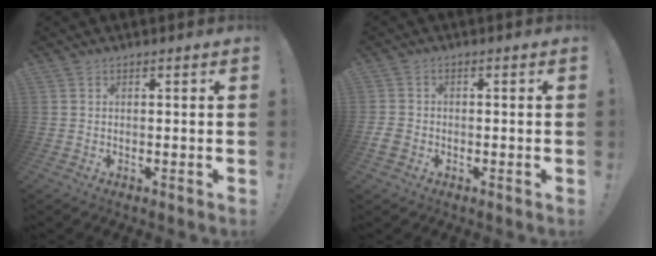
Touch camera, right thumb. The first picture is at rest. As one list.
[{"total": 3.8, "force": [-1.6, 2.7, 2.0], "torque": [-0.041, 0.005, -0.028]}]